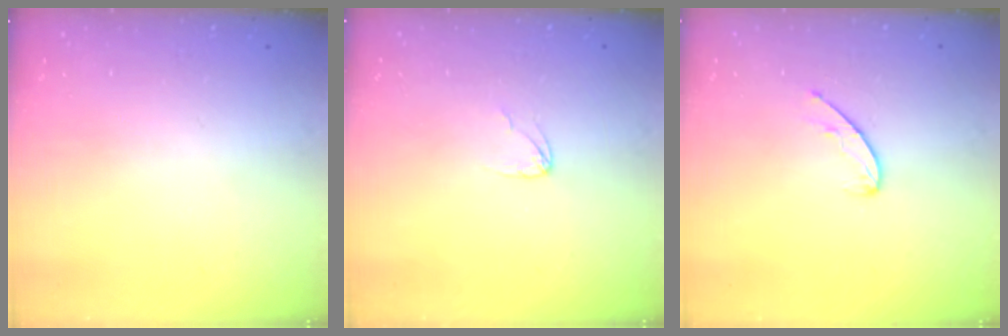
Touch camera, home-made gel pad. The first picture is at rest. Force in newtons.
{"total": 2.3, "press": 2.3, "slide": 0.1}
{"total": 6.2, "press": 6.2, "slide": 0.6}